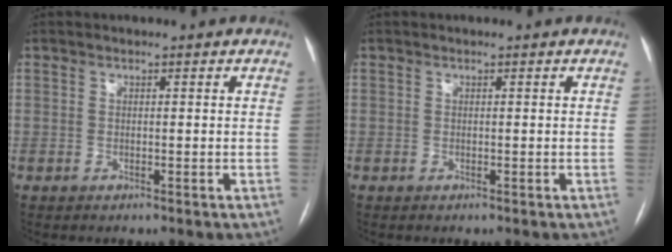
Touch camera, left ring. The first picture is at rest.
{"total": 0.0}